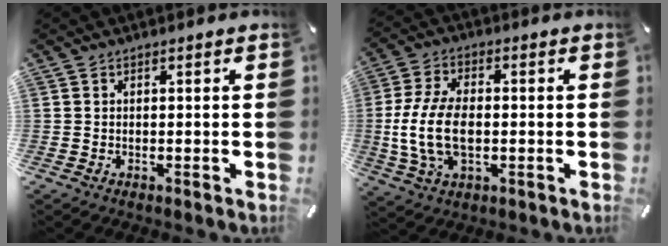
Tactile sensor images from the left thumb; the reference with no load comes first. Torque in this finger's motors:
{"motor_torque": [1.64, 1.77, 1.41, 0.22, 0.16]}